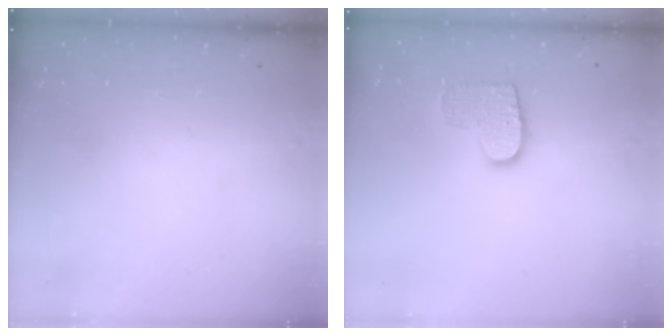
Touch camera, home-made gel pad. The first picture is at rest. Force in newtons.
{"total": 10.2, "press": 10.1, "slide": 0.5}